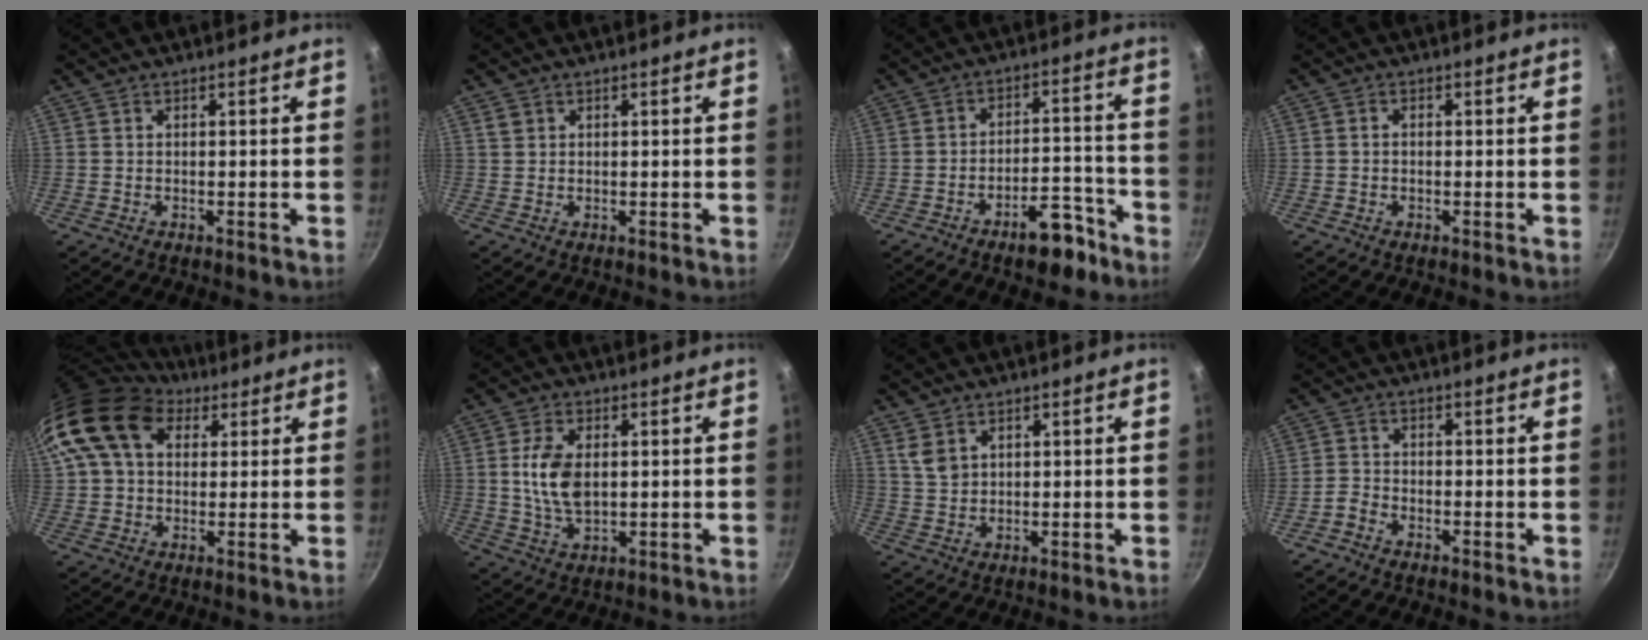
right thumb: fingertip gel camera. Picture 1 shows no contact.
{"total": 1.4, "force": [0.6, 1.2, 0.4], "torque": [-0.004, 0.003, 0.010]}
{"total": 9.4, "force": [-6.2, 4.1, 5.7], "torque": [-0.053, 0.063, -0.080]}
{"total": 1.0, "force": [-0.2, 0.8, 0.6], "torque": [-0.012, 0.006, -0.004]}
{"total": 17.3, "force": [6.6, 12.2, 10.5], "torque": [-0.192, 0.017, 0.106]}
{"total": 8.9, "force": [1.2, 5.2, 7.1], "torque": [-0.132, -0.008, 0.024]}
{"total": 4.2, "force": [2.1, 2.8, 2.2], "torque": [-0.031, -0.005, 0.048]}
{"total": 2.3, "force": [-1.8, 1.2, 0.7], "torque": [-0.017, 0.018, -0.042]}